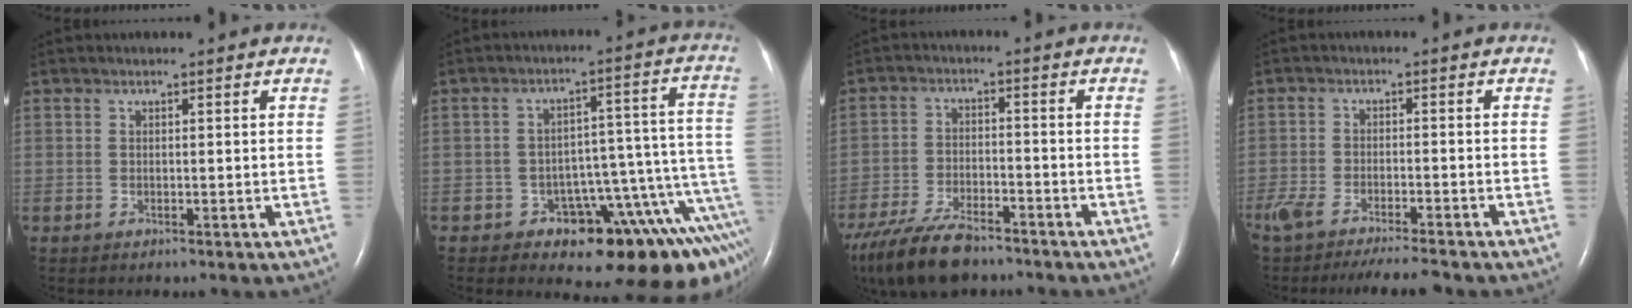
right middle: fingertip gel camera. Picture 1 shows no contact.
{"total": 14.3, "force": [-8.4, 4.3, 10.8], "torque": [-0.056, 0.072, -0.108]}
{"total": 12.3, "force": [-9.6, 3.9, 6.6], "torque": [-0.131, -0.022, -0.168]}
{"total": 12.4, "force": [-10.6, 2.1, 6.0], "torque": [-0.114, -0.016, -0.163]}